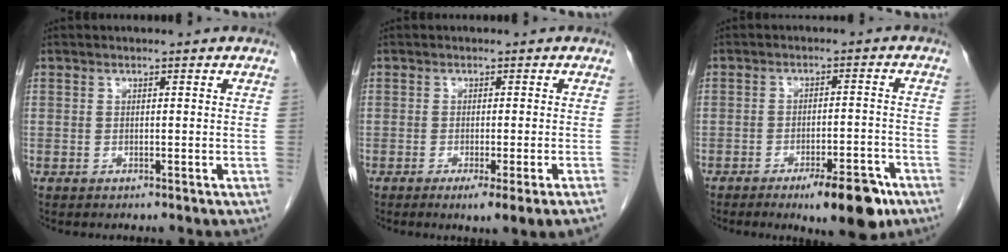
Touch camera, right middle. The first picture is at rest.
{"total": 5.5, "force": [-3.4, -0.9, 4.2], "torque": [-0.043, -0.017, -0.049]}
{"total": 8.8, "force": [-5.6, 2.0, 6.6], "torque": [-0.085, -0.005, -0.078]}